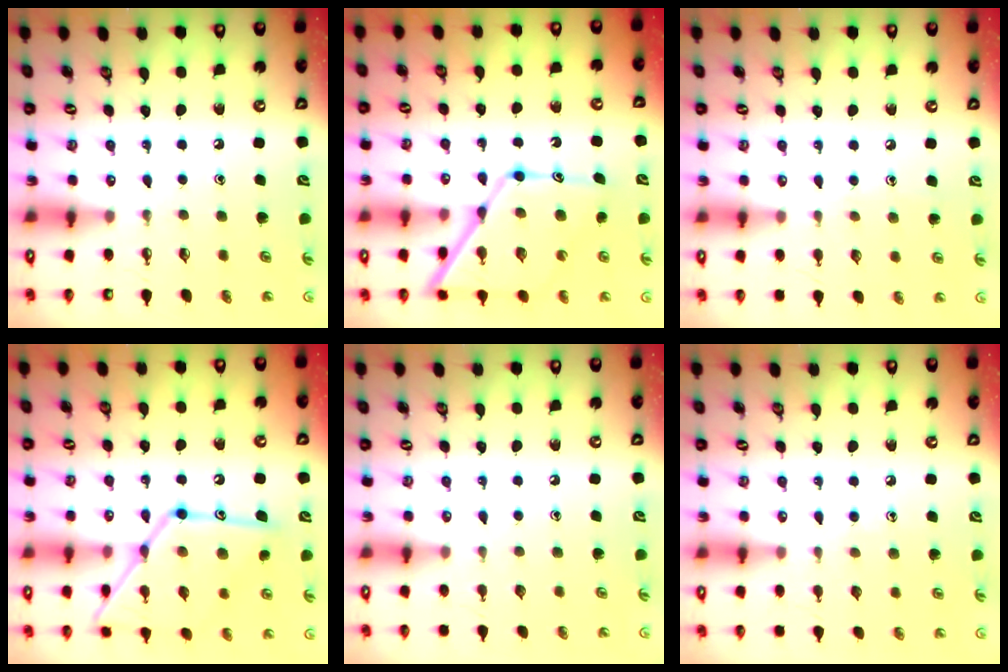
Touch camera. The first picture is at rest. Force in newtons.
{"total": 16.4, "press": 16.4, "slide": 1.6}
{"total": 3.6, "press": 3.5, "slide": 0.3}
{"total": 19.7, "press": 19.6, "slide": 1.3}
{"total": 0.0}
{"total": 5.7, "press": 5.7, "slide": 0.7}